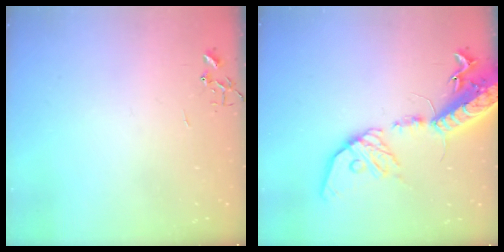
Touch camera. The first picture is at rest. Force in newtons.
{"total": 20.9, "press": 20.4, "slide": 4.4}